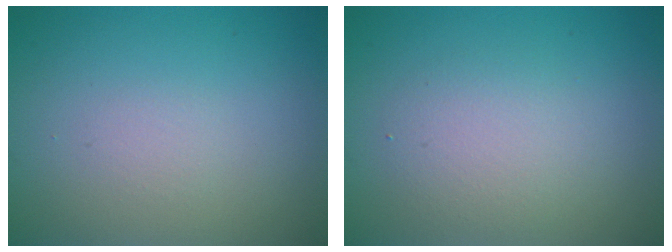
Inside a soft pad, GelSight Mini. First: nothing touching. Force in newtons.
{"total": 2.7, "press": 2.7, "slide": 0.1}